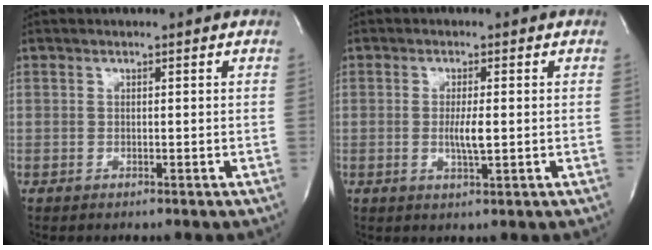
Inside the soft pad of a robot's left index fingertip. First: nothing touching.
{"total": 3.4, "force": [-0.3, 0.4, 3.3], "torque": [-0.062, -0.005, -0.005]}